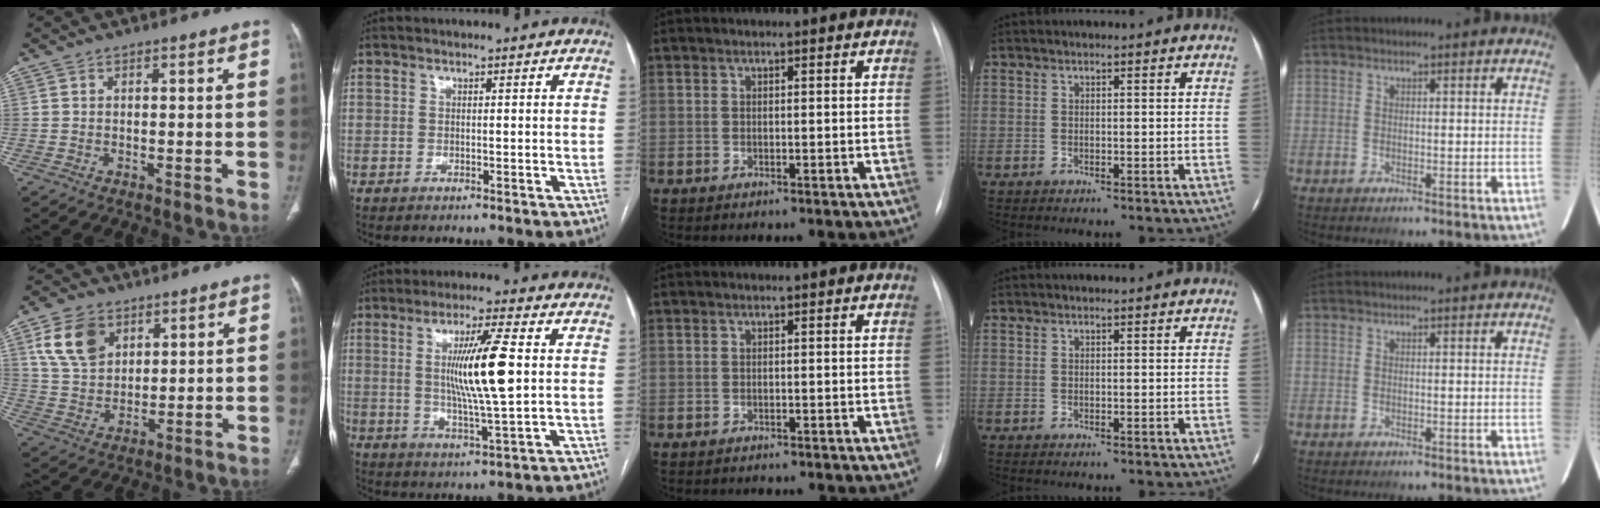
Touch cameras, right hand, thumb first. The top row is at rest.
{"thumb": {"total": 11.0, "force": [5.0, 7.6, 6.1], "torque": [-0.093, -0.014, 0.104]}, "index": {"total": 11.1, "force": [1.5, 0.1, 11.0], "torque": [-0.199, -0.007, 0.028]}, "middle": {"total": 1.2, "force": [-1.1, 0.4, 0.1], "torque": [-0.004, -0.002, -0.015]}}